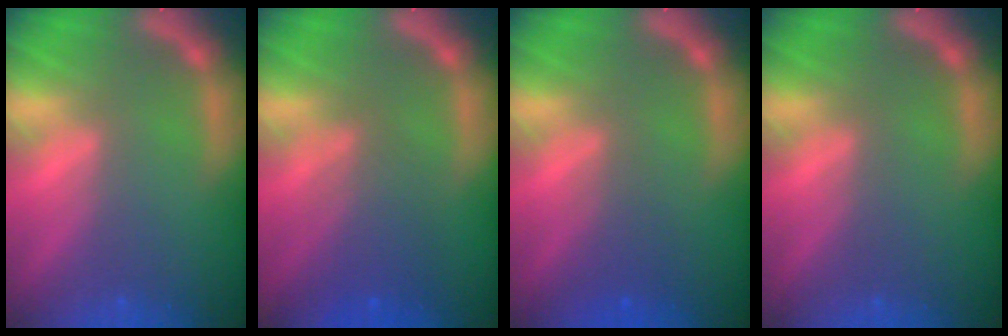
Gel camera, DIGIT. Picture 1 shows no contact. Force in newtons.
{"total": 4.1}
{"total": 1.9}
{"total": 0.0}